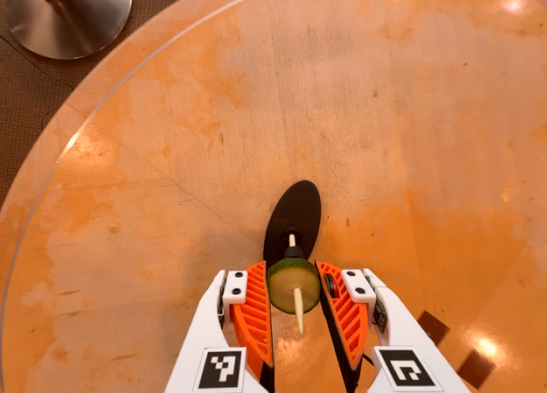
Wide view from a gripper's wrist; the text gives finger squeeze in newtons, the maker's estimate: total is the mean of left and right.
{"total": 8.0, "left": 7.8, "right": 8.1}